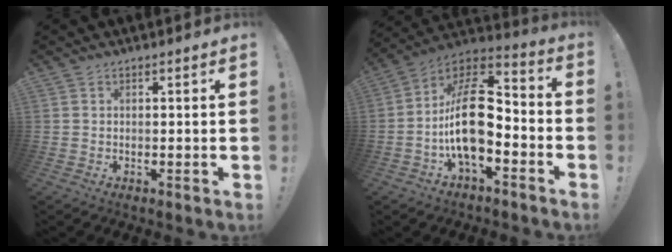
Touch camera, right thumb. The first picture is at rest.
{"total": 19.6, "force": [-2.9, 10.3, 16.5], "torque": [-0.298, 0.023, -0.044]}